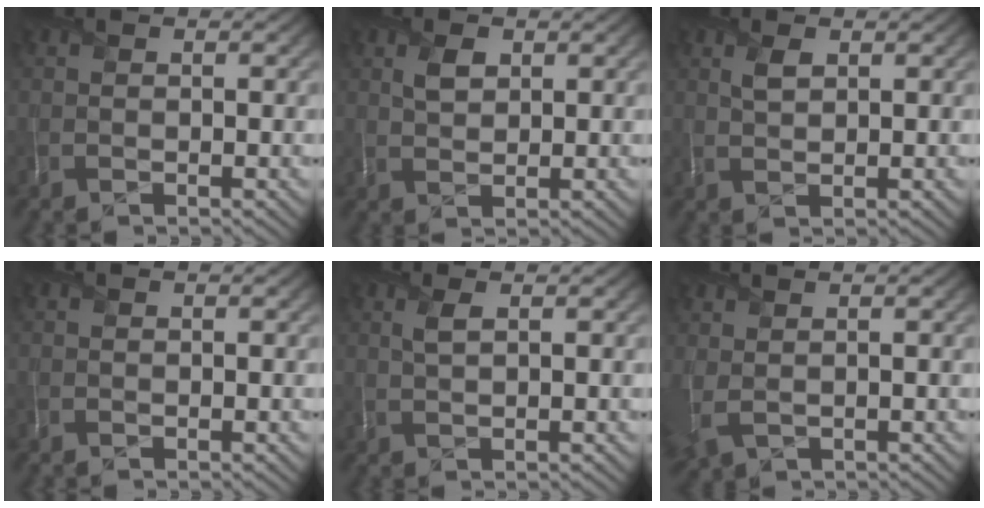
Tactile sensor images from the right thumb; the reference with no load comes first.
{"total": 2.3, "force": [1.5, 1.1, 1.3], "torque": [-0.030, 0.005, 0.029]}
{"total": 1.9, "force": [1.4, 0.6, 1.1], "torque": [-0.026, 0.005, 0.028]}
{"total": 0.0}
{"total": 1.7, "force": [1.1, 0.0, 1.2], "torque": [-0.029, 0.010, 0.021]}
{"total": 3.2, "force": [0.7, 1.6, 2.7], "torque": [-0.071, 0.003, 0.021]}